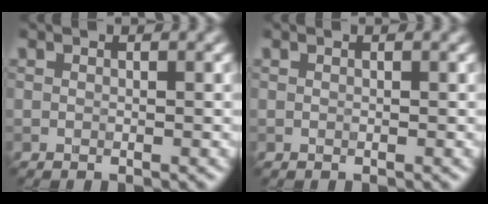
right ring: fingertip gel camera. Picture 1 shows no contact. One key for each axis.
{"total": 0.0}